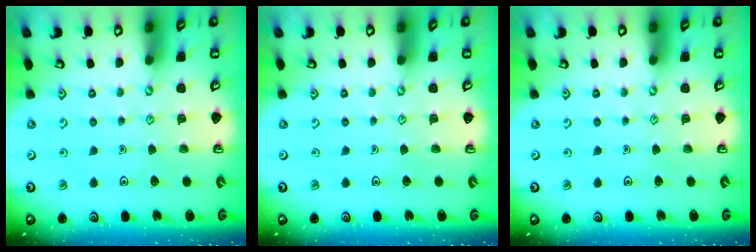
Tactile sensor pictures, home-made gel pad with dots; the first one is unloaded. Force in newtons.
{"total": 0.0}
{"total": 0.0}